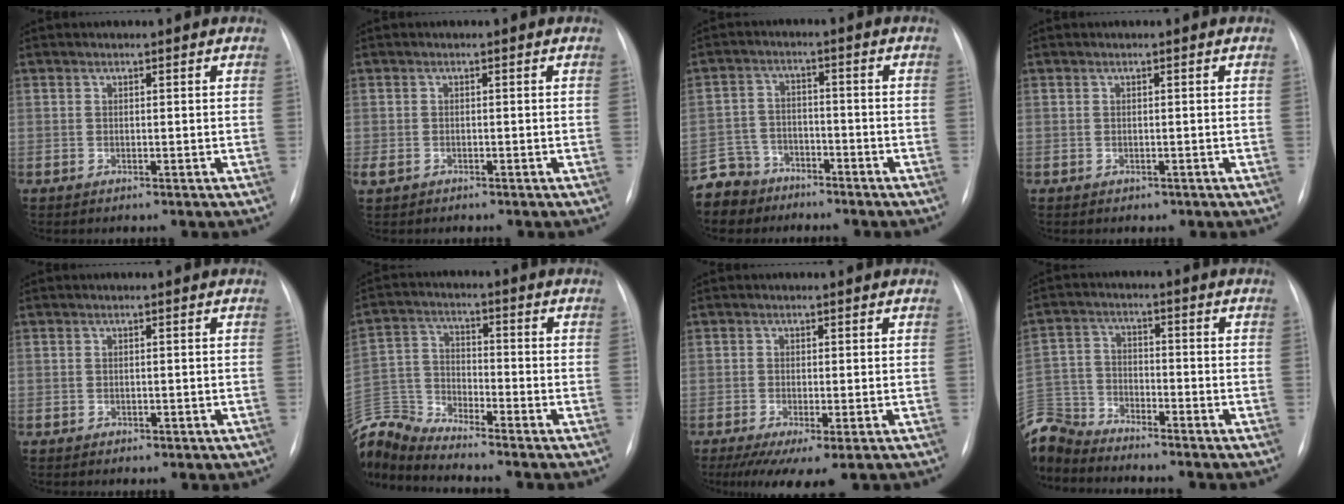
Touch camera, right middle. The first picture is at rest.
{"total": 1.9, "force": [-1.0, 1.3, 0.9], "torque": [-0.023, -0.001, -0.012]}
{"total": 7.7, "force": [-6.2, 4.5, -0.1], "torque": [-0.007, 0.003, -0.116]}
{"total": 0.6, "force": [-0.3, 0.5, 0.1], "torque": [-0.003, 0.002, -0.003]}
{"total": 0.8, "force": [-0.3, 0.6, 0.4], "torque": [-0.005, 0.001, -0.001]}
{"total": 10.7, "force": [-10.6, -0.3, 1.3], "torque": [-0.044, 0.018, -0.213]}
{"total": 6.6, "force": [-3.6, 1.5, 5.3], "torque": [-0.080, -0.020, -0.061]}
{"total": 10.3, "force": [-10.0, 2.1, 1.2], "torque": [-0.041, 0.011, -0.201]}